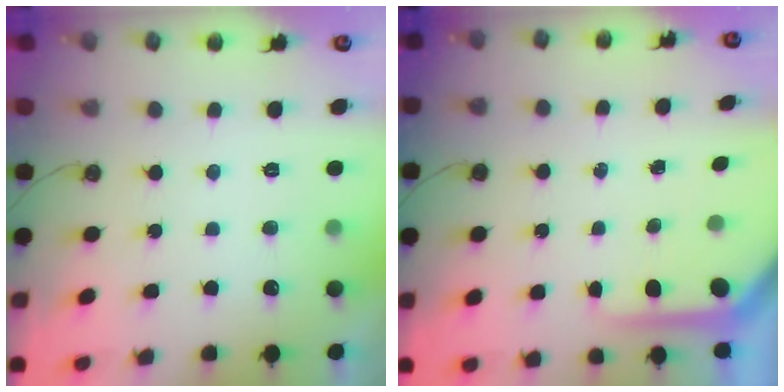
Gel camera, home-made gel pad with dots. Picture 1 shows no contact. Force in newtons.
{"total": 6.0, "press": 5.9, "slide": 0.5}